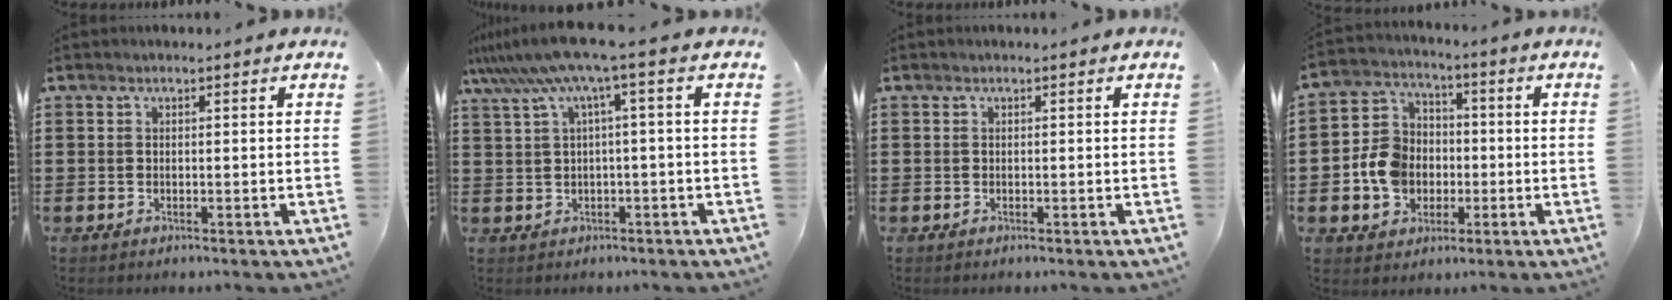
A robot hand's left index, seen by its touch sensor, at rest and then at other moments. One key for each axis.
{"total": 7.1, "fx": 2.3, "fy": -0.3, "fz": 6.7, "tx": -0.139, "ty": -0.019, "tz": 0.038}
{"total": 0.0}
{"total": 8.2, "fx": -1.4, "fy": 7.3, "fz": 3.5, "tx": -0.101, "ty": 0.023, "tz": -0.025}